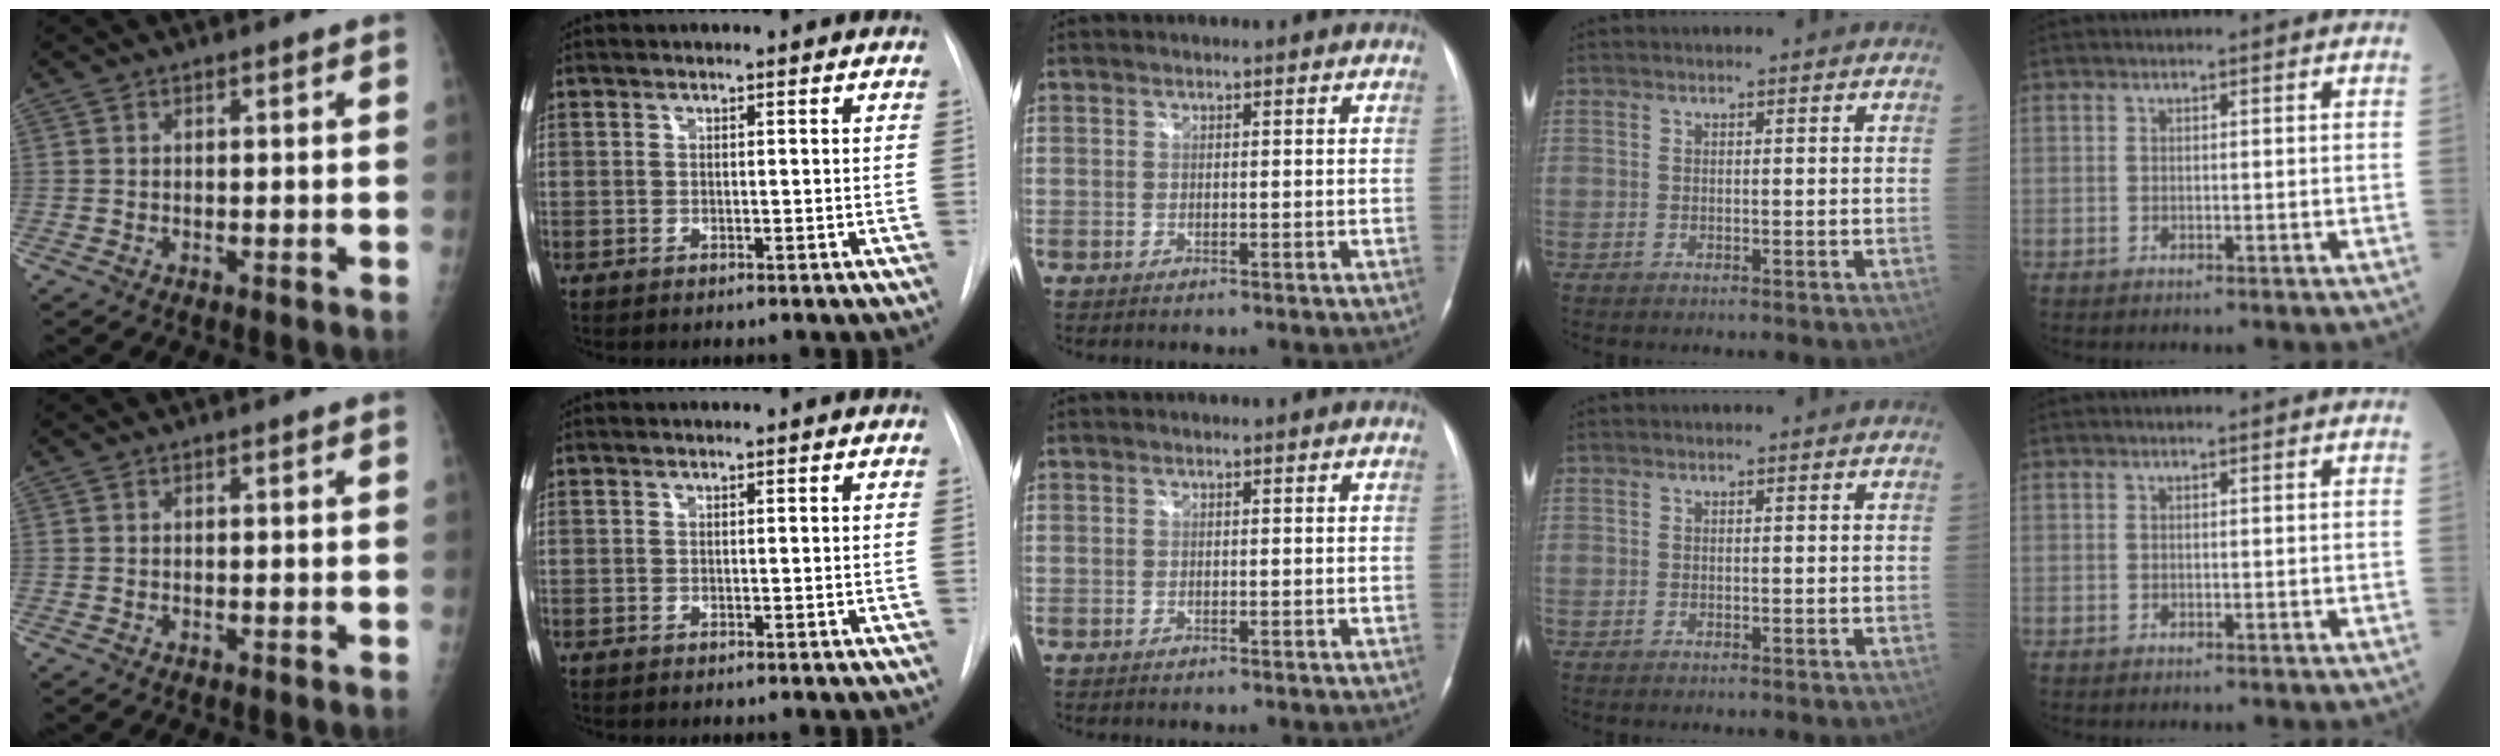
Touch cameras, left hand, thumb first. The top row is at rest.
{}